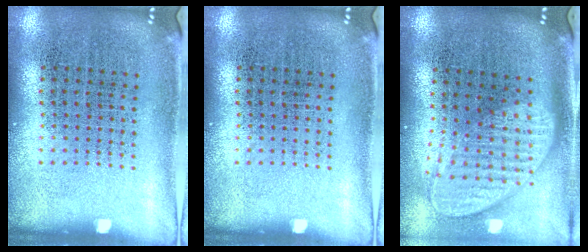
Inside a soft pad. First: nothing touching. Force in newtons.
{"total": 0.0}
{"total": 2.0, "press": 1.5, "slide": 1.3}